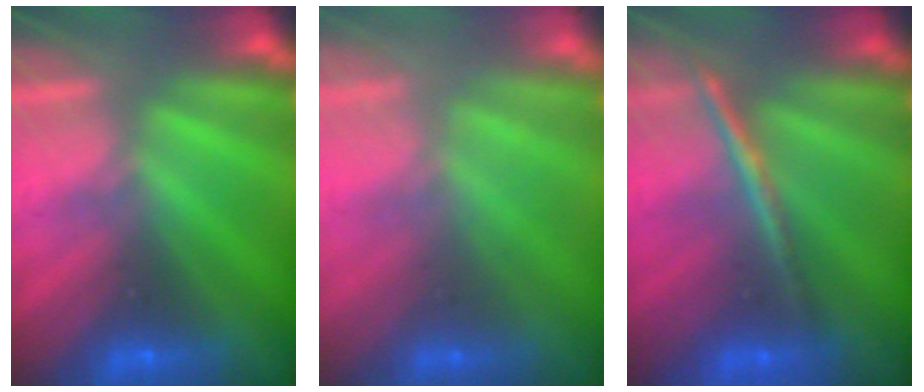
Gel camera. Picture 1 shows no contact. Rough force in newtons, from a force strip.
{"total": 2.3}
{"total": 1.9}